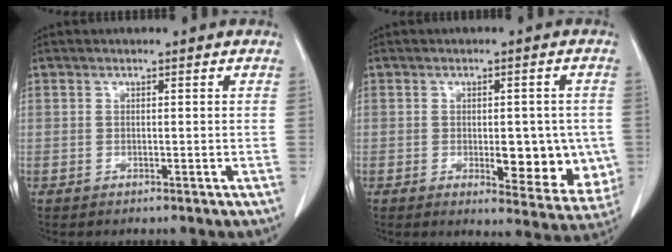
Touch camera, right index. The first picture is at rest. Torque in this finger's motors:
{"motor_torque": [0.14, 0.33, 0.14, 0.07]}